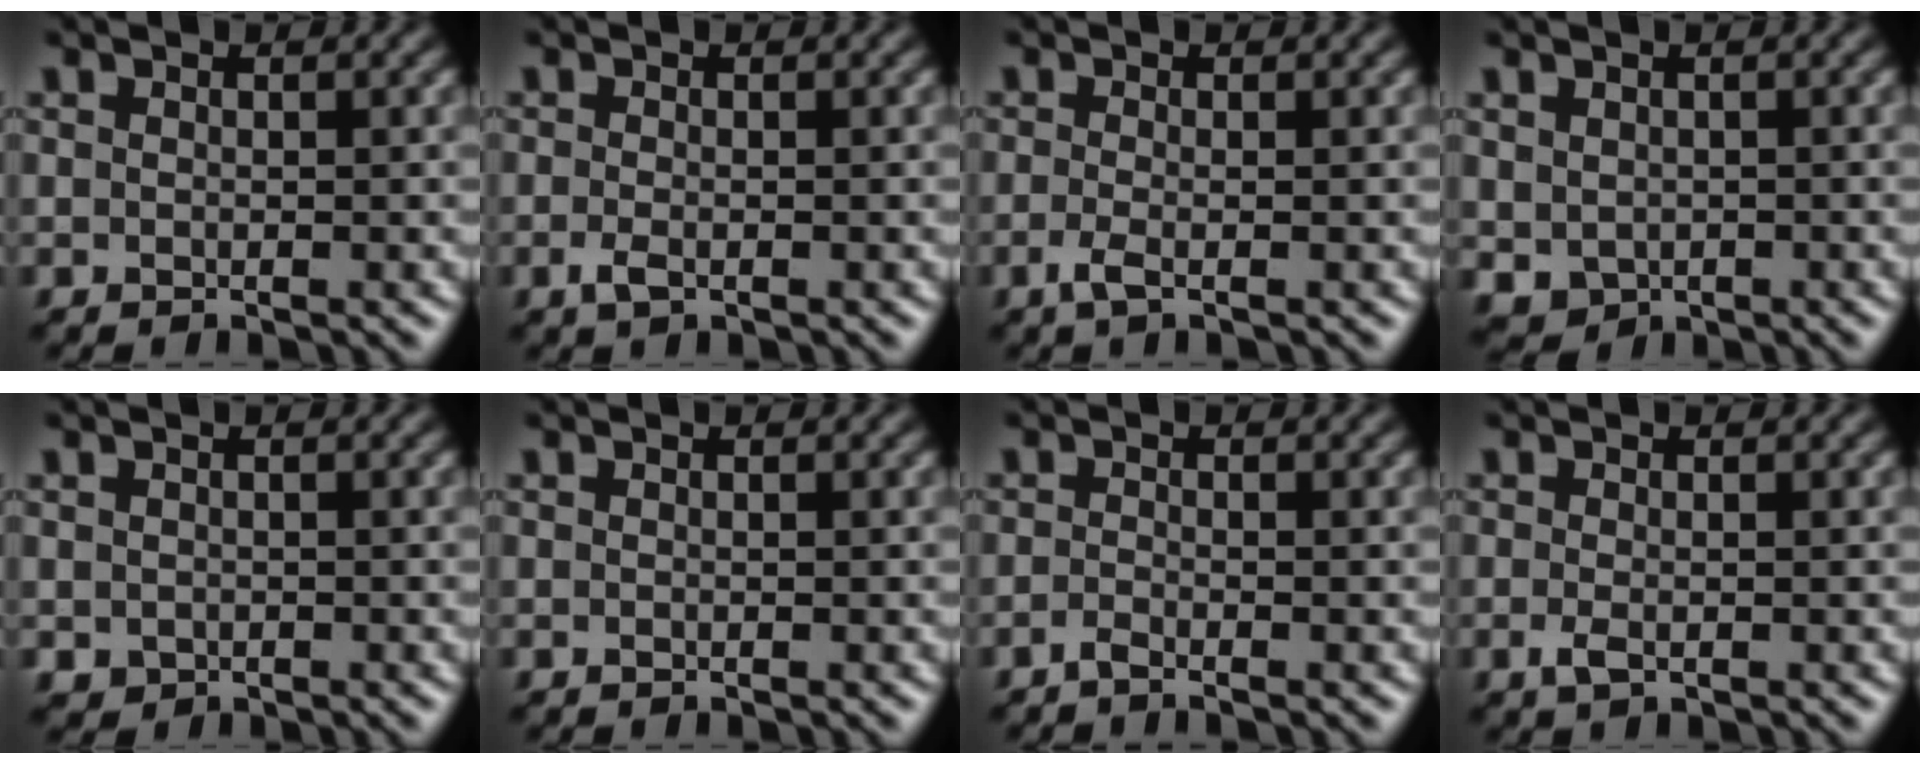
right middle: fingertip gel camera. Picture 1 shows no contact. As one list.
[{"total": 1.4, "force": [-0.6, 0.6, 1.1], "torque": [-0.027, -0.005, -0.014]}, {"total": 1.6, "force": [-0.7, 0.4, 1.4], "torque": [-0.032, -0.007, -0.018]}, {"total": 1.7, "force": [0.0, 1.6, 0.8], "torque": [-0.017, -0.010, 0.006]}, {"total": 0.8, "force": [-0.1, 0.7, 0.2], "torque": [-0.001, -0.006, -0.002]}, {"total": 0.0}, {"total": 1.0, "force": [-0.8, 0.1, 0.6], "torque": [-0.013, -0.004, -0.019]}, {"total": 1.4, "force": [-0.5, 0.6, 1.1], "torque": [-0.027, -0.005, -0.011]}]